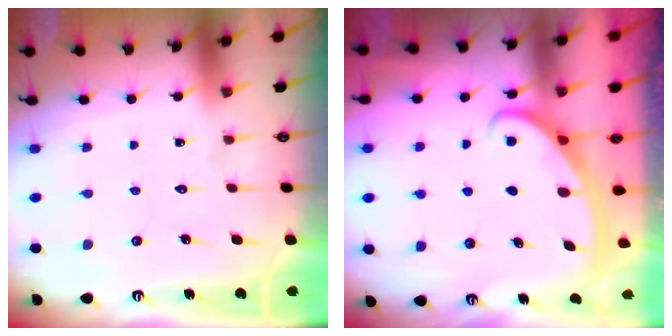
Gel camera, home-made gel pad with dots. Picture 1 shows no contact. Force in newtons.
{"total": 2.9, "press": 2.9, "slide": 0.3}